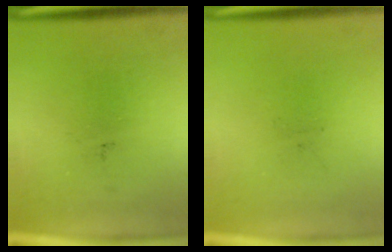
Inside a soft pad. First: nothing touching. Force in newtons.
{"total": 0.0}